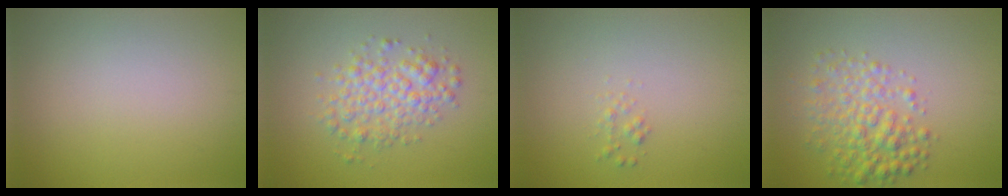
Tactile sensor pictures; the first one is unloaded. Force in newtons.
{"total": 3.6, "press": 3.6, "slide": 0.1}
{"total": 0.7, "press": 0.7, "slide": 0.0}
{"total": 4.2, "press": 4.2, "slide": 0.1}